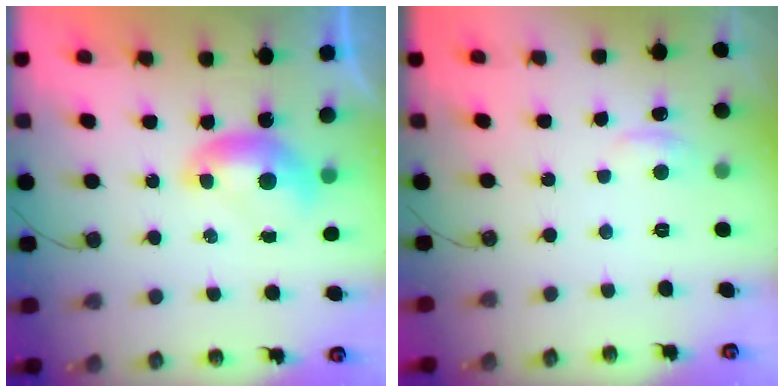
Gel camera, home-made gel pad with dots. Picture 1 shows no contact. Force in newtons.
{"total": 1.3, "press": 1.0, "slide": 0.7}